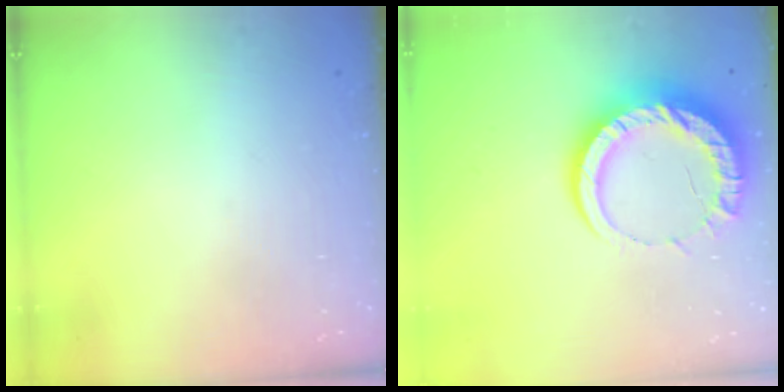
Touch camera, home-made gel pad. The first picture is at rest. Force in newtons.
{"total": 14.8, "press": 14.8, "slide": 0.8}